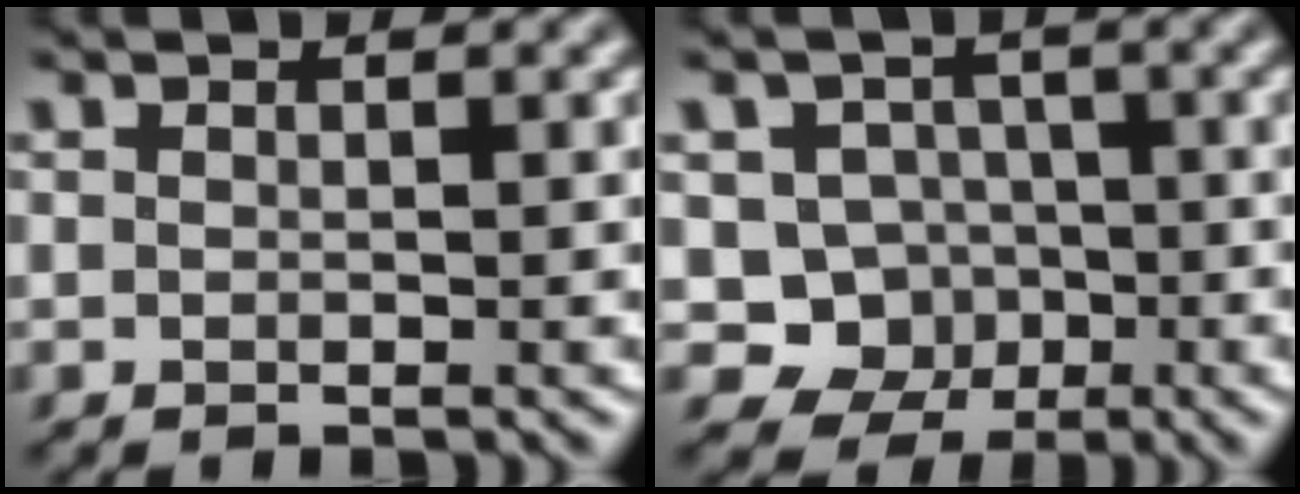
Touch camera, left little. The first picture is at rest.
{"total": 4.7, "force": [-1.1, 4.4, 1.2], "torque": [0.006, 0.002, -0.041]}